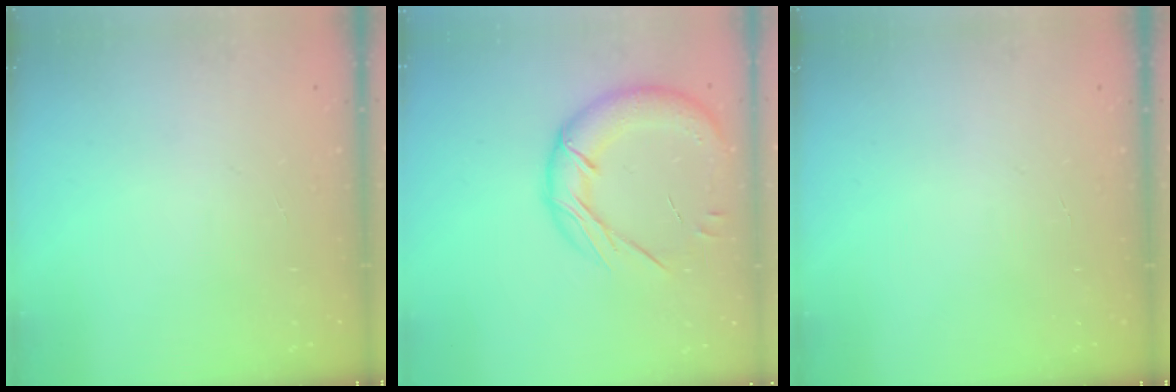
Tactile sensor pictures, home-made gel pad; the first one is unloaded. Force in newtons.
{"total": 18.5, "press": 18.2, "slide": 3.0}
{"total": 0.0}